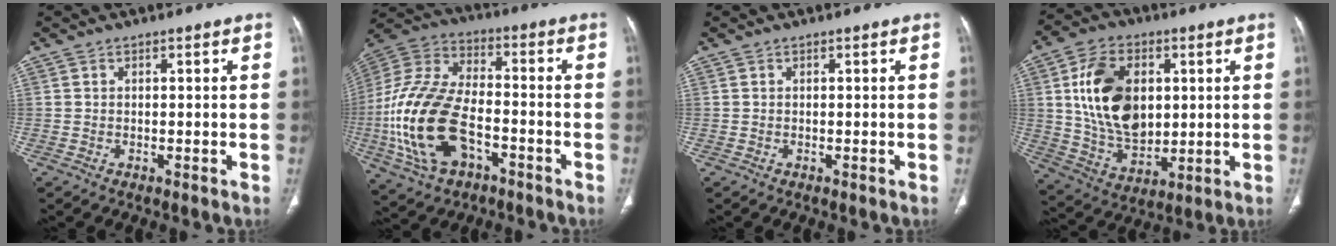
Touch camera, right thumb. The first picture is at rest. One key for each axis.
{"total": 21.2, "fx": -6.3, "fy": 11.9, "fz": 16.3, "tx": -0.349, "ty": 0.023, "tz": -0.112}
{"total": 0.0}
{"total": 17.4, "fx": 3.4, "fy": 11.5, "fz": 12.6, "tx": -0.194, "ty": -0.013, "tz": 0.071}